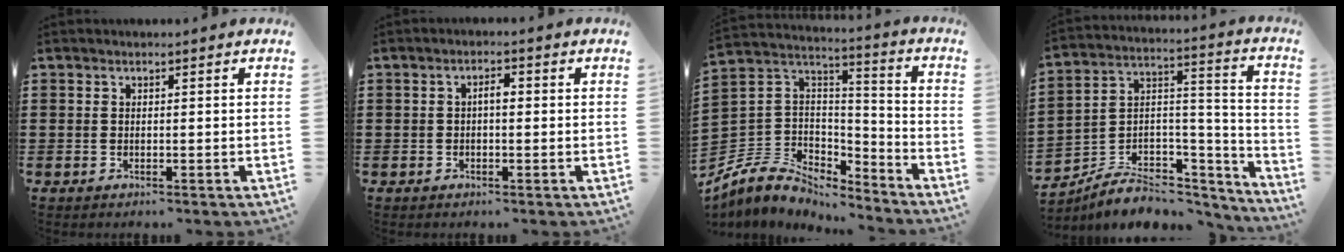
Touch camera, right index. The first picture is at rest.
{"total": 1.8, "force": [-0.2, 0.6, 1.7], "torque": [-0.032, 0.004, -0.005]}
{"total": 7.4, "force": [-5.3, 4.9, 1.3], "torque": [-0.059, -0.002, -0.106]}
{"total": 6.6, "force": [-4.8, 4.1, 2.0], "torque": [-0.039, 0.012, -0.086]}